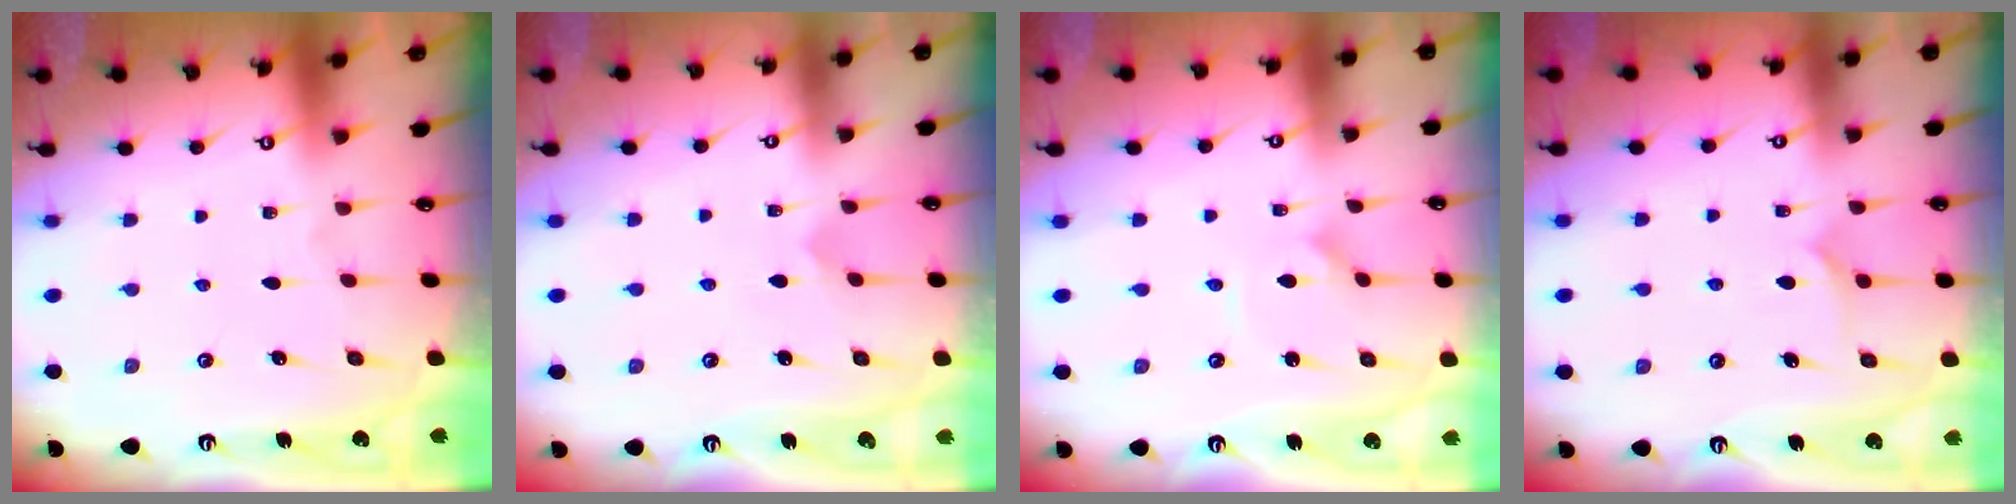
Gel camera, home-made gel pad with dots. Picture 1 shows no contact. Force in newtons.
{"total": 3.5, "press": 3.5, "slide": 0.3}
{"total": 1.1, "press": 1.1, "slide": 0.2}
{"total": 5.6, "press": 5.6, "slide": 0.1}